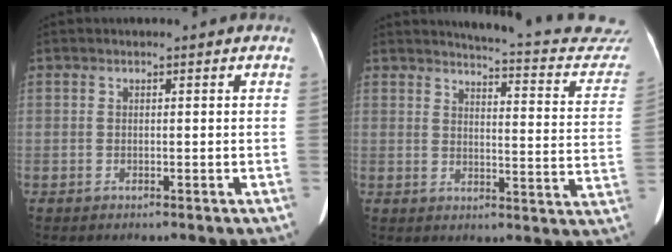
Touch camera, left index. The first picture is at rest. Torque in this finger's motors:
{"motor_torque": [0.13, -0.69, -0.04, -0.02]}